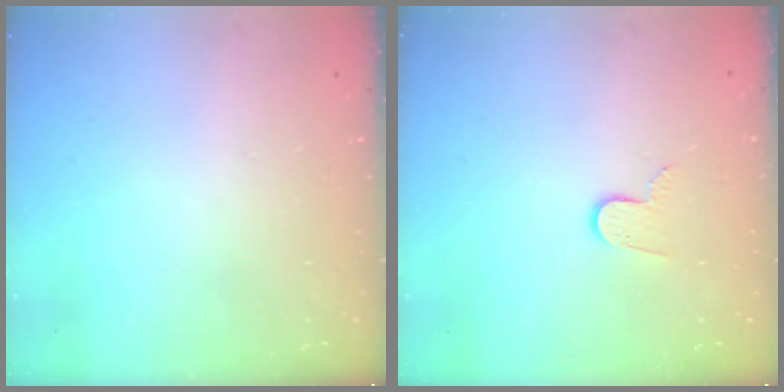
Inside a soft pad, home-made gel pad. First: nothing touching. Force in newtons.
{"total": 6.0, "press": 6.0, "slide": 0.5}